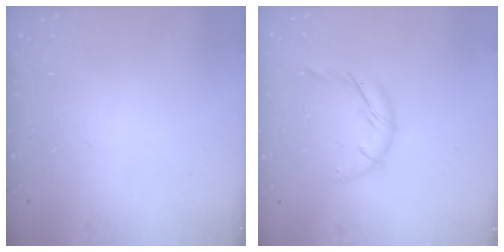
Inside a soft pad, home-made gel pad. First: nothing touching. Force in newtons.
{"total": 8.0, "press": 8.0, "slide": 0.4}